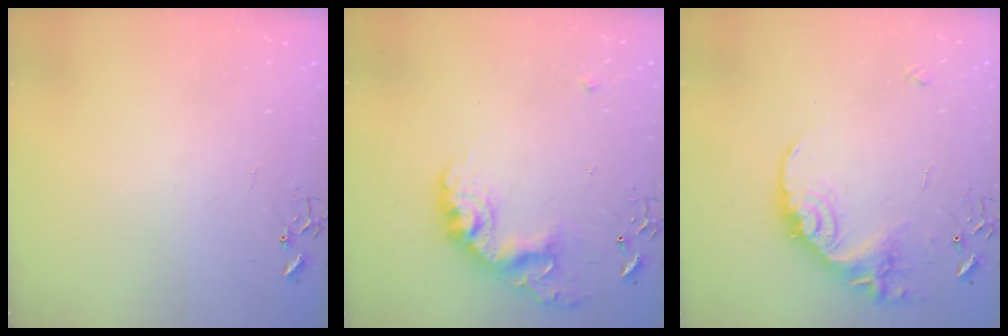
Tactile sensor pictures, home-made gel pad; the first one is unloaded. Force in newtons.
{"total": 17.2, "press": 17.2, "slide": 1.2}
{"total": 18.0, "press": 17.9, "slide": 1.1}